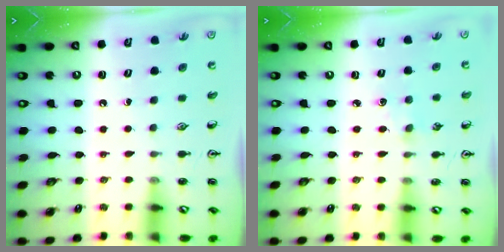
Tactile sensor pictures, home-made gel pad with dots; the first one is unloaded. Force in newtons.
{"total": 4.1, "press": 4.1, "slide": 0.5}